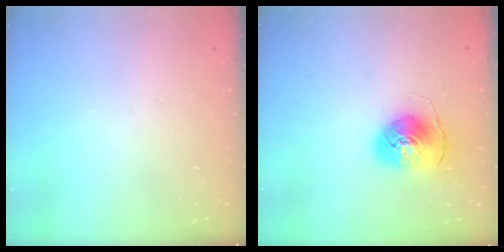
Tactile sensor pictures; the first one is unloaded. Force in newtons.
{"total": 9.2, "press": 9.1, "slide": 1.0}